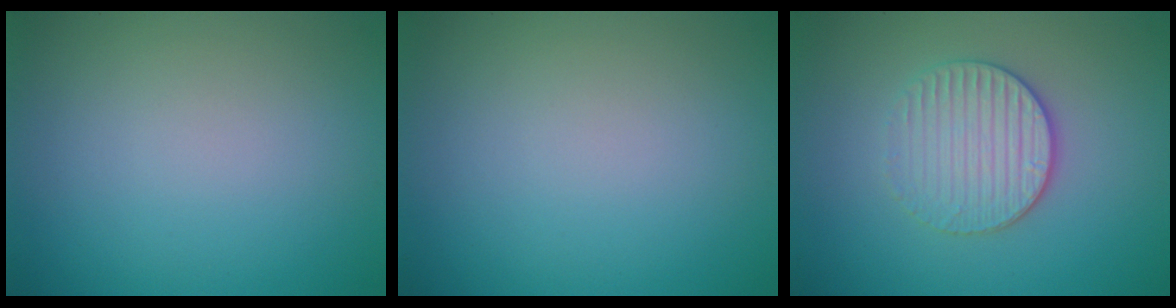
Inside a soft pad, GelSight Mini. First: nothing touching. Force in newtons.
{"total": 0.0}
{"total": 3.2, "press": 2.9, "slide": 1.4}